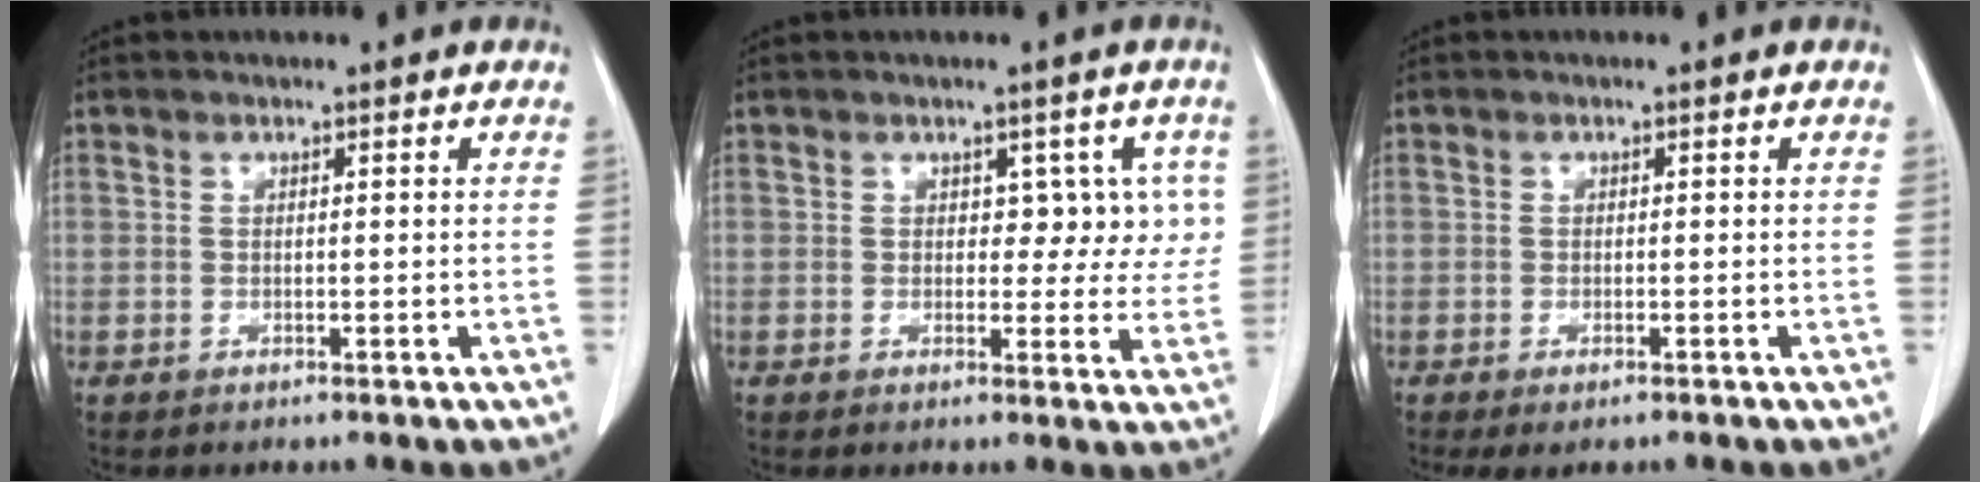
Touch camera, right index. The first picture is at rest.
{"total": 4.7, "force": [1.3, 3.1, 3.3], "torque": [-0.017, 0.013, 0.016]}
{"total": 2.1, "force": [-1.3, 0.6, 1.6], "torque": [-0.021, -0.006, -0.013]}